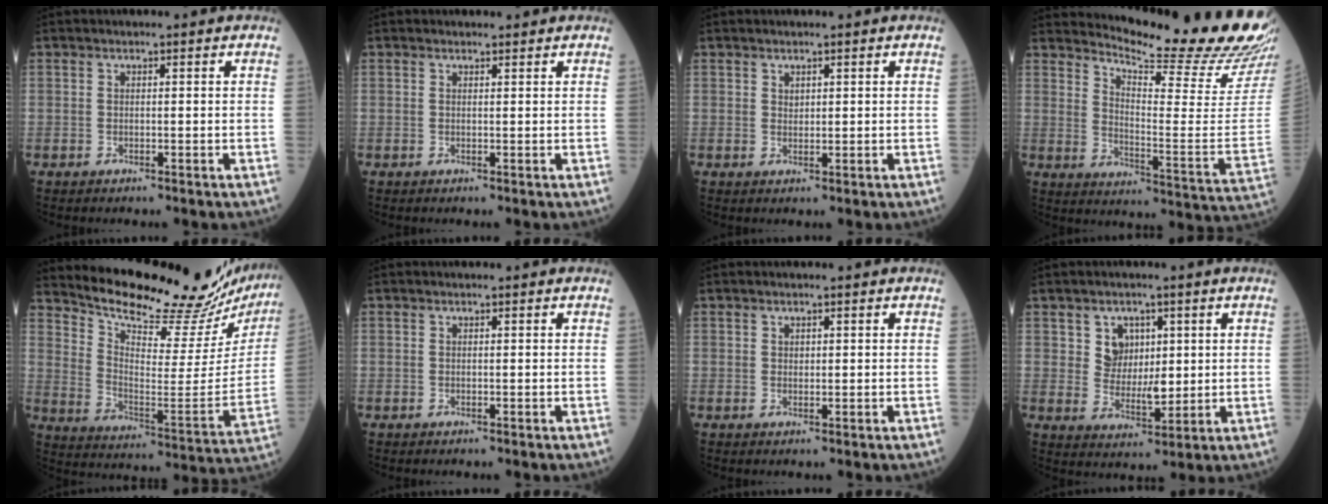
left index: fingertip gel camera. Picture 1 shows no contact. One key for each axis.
{"total": 1.0, "fx": 0.9, "fy": 0.1, "fz": 0.0, "tx": -0.011, "ty": 0.001, "tz": 0.015}
{"total": 1.1, "fx": 0.9, "fy": 0.6, "fz": 0.5, "tx": -0.008, "ty": -0.001, "tz": 0.014}
{"total": 21.6, "fx": 20.3, "fy": -1.3, "fz": 7.2, "tx": -0.131, "ty": -0.134, "tz": 0.259}
{"total": 25.6, "fx": 24.2, "fy": 3.3, "fz": 7.8, "tx": -0.135, "ty": -0.102, "tz": 0.320}
{"total": 0.0}
{"total": 0.7, "fx": 0.5, "fy": 0.5, "fz": 0.3, "tx": -0.004, "ty": -0.003, "tz": 0.007}
{"total": 5.4, "fx": 2.2, "fy": 4.2, "fz": 2.5, "tx": -0.044, "ty": 0.004, "tz": 0.046}